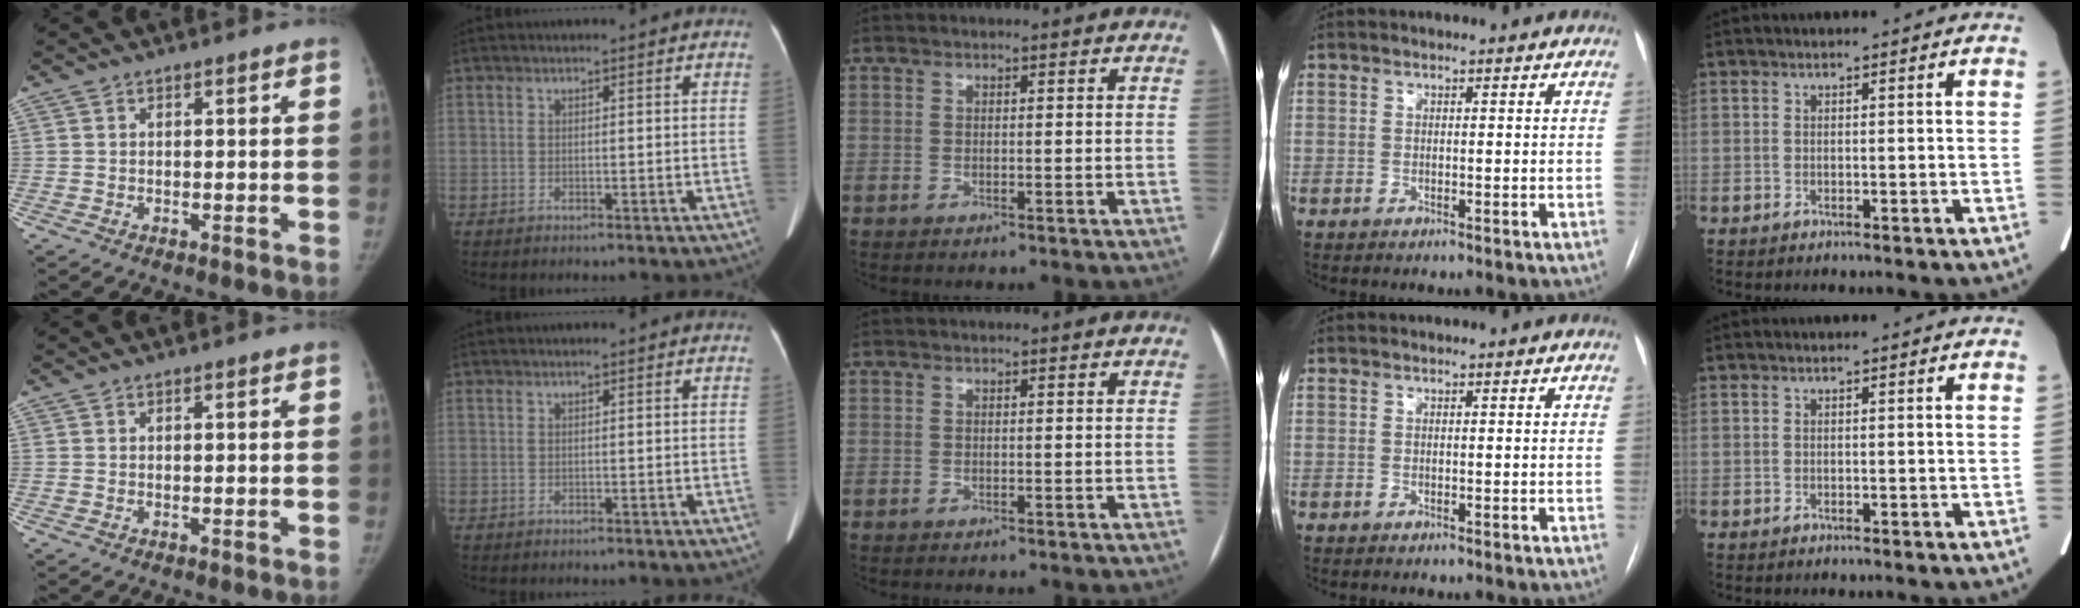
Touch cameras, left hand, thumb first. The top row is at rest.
{}